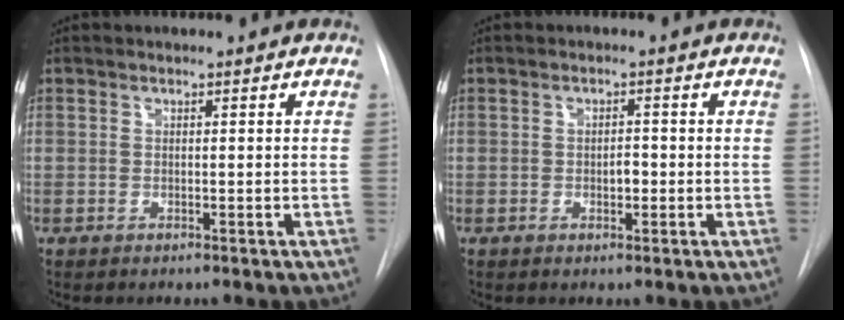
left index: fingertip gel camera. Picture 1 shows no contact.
{"total": 1.8, "force": [-0.9, 0.9, 1.4], "torque": [-0.019, -0.002, -0.012]}